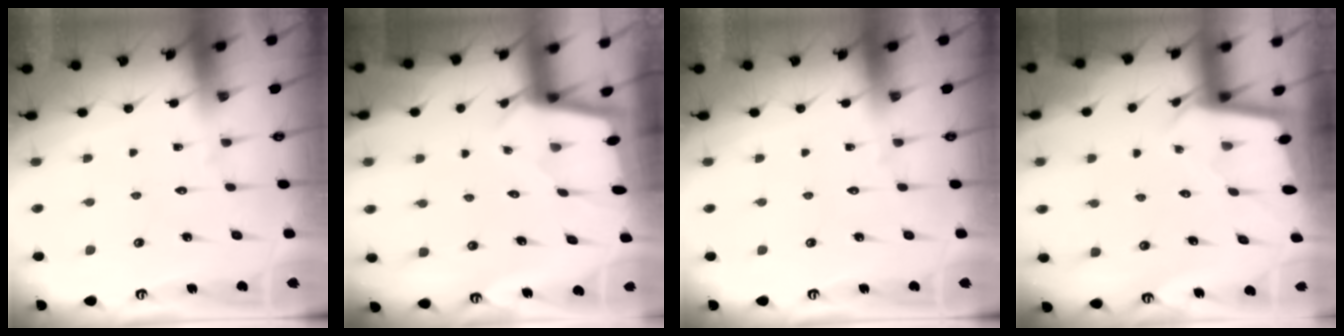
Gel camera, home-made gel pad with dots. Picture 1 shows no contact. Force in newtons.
{"total": 1.7, "press": 1.7, "slide": 0.2}
{"total": 0.0}
{"total": 1.9, "press": 1.9, "slide": 0.1}